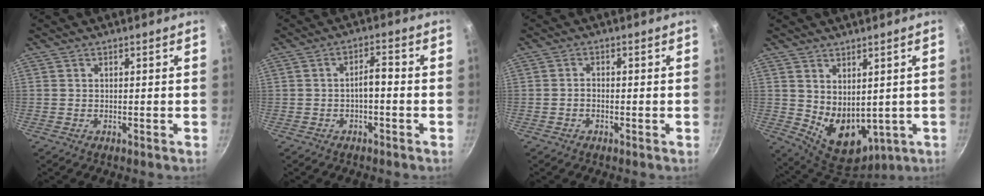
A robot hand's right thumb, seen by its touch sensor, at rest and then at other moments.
{"total": 3.5, "force": [-1.1, 1.3, 3.0], "torque": [-0.048, 0.026, -0.019]}
{"total": 1.5, "force": [-0.6, 1.0, 0.9], "torque": [-0.017, 0.011, -0.013]}
{"total": 11.5, "force": [1.7, 7.8, 8.3], "torque": [-0.109, -0.040, 0.058]}